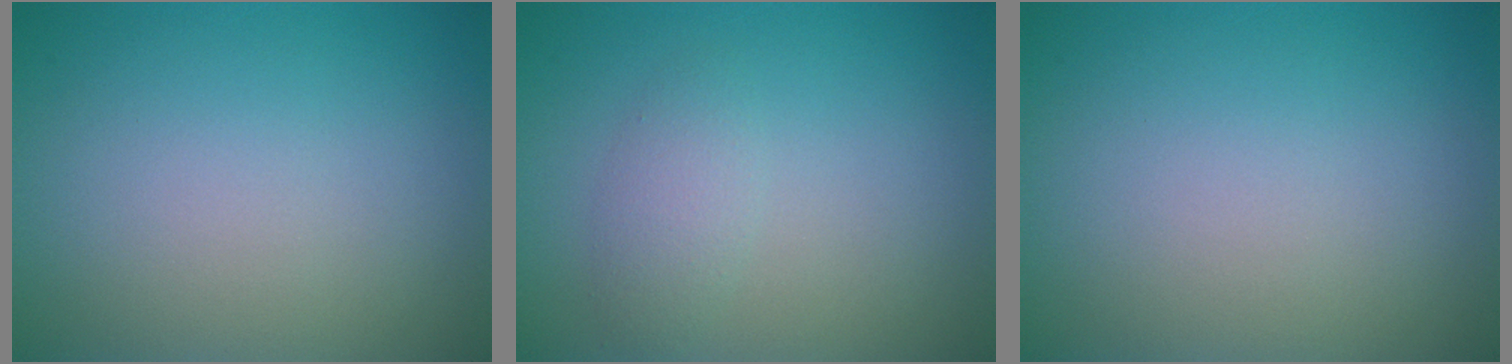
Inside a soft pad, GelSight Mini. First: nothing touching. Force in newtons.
{"total": 1.8, "press": 1.8, "slide": 0.1}
{"total": 0.0}